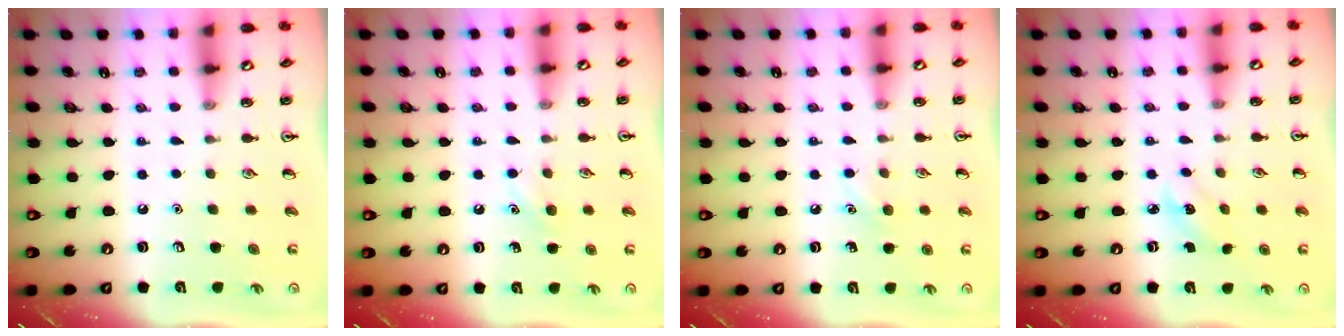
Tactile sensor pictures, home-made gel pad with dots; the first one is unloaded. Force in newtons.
{"total": 5.8, "press": 5.5, "slide": 1.9}
{"total": 6.1, "press": 5.9, "slide": 1.9}
{"total": 2.6, "press": 2.5, "slide": 0.8}